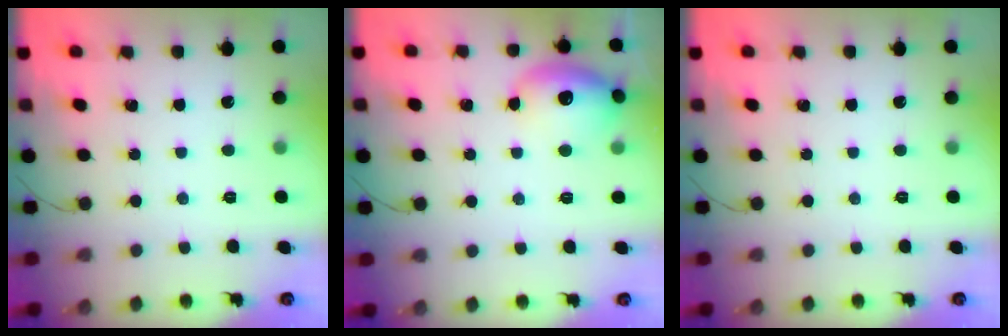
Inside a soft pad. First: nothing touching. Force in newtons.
{"total": 13.0, "press": 12.9, "slide": 1.9}
{"total": 0.0}